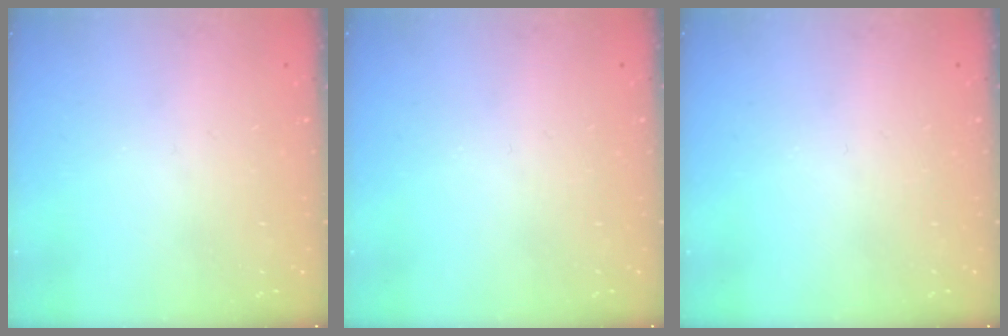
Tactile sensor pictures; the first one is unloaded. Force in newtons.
{"total": 0.0}
{"total": 0.0}